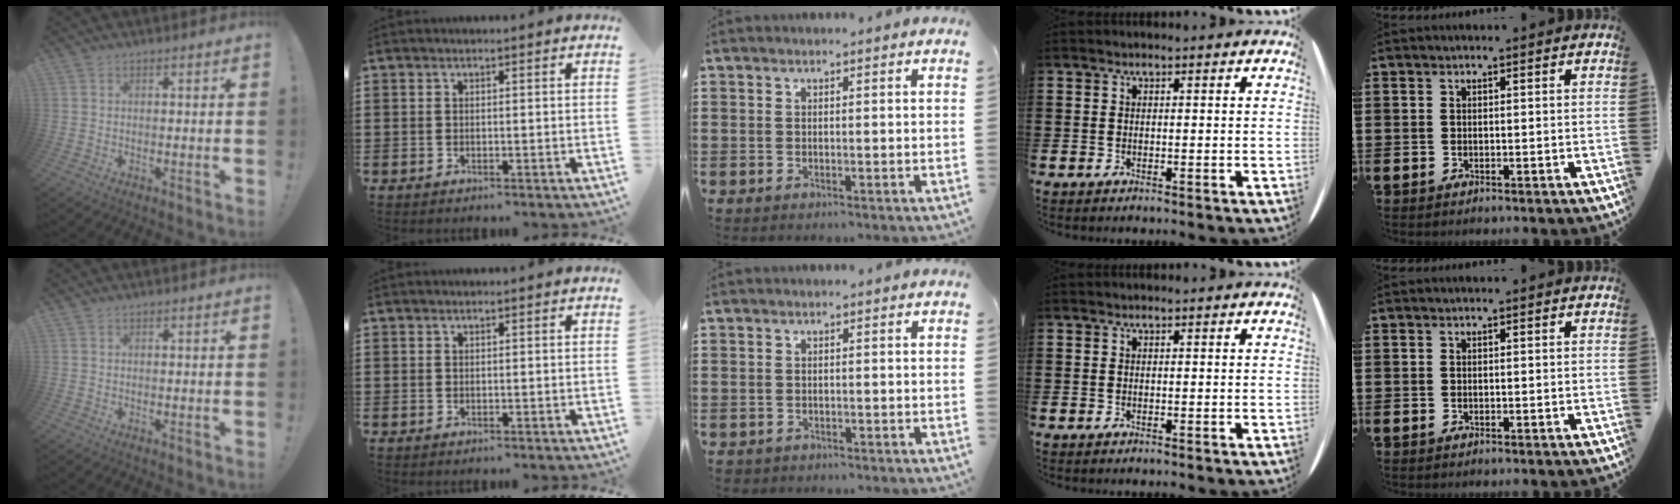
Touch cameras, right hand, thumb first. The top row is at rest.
{"middle": {"total": 0.6, "force": [-0.6, 0.3, -0.1], "torque": [-0.001, 0.000, -0.012]}}